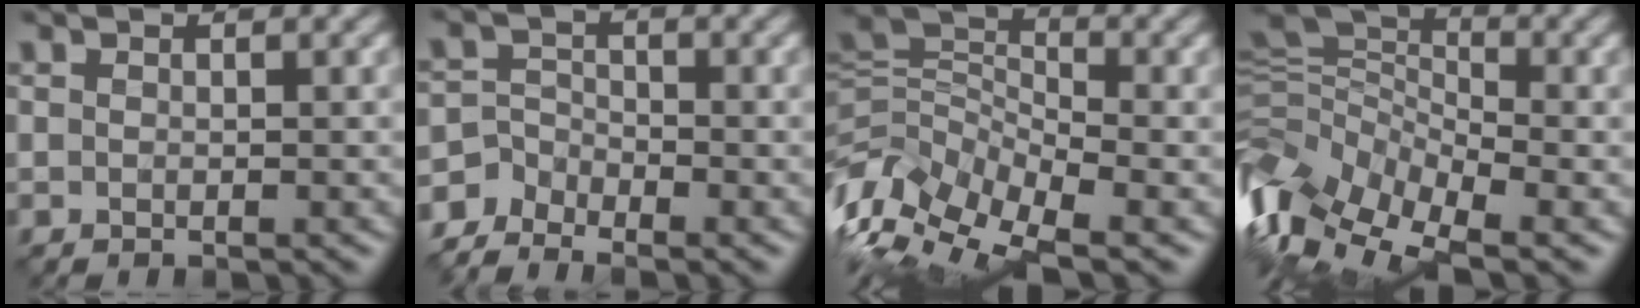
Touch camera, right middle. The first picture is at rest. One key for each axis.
{"total": 3.4, "fx": -3.1, "fy": 1.4, "fz": 0.4, "tx": -0.003, "ty": -0.002, "tz": -0.061}
{"total": 10.1, "fx": -5.2, "fy": 5.6, "fz": 6.5, "tx": -0.140, "ty": 0.003, "tz": -0.110}
{"total": 12.8, "fx": -4.9, "fy": 7.5, "fz": 9.1, "tx": -0.209, "ty": -0.001, "tz": -0.073}